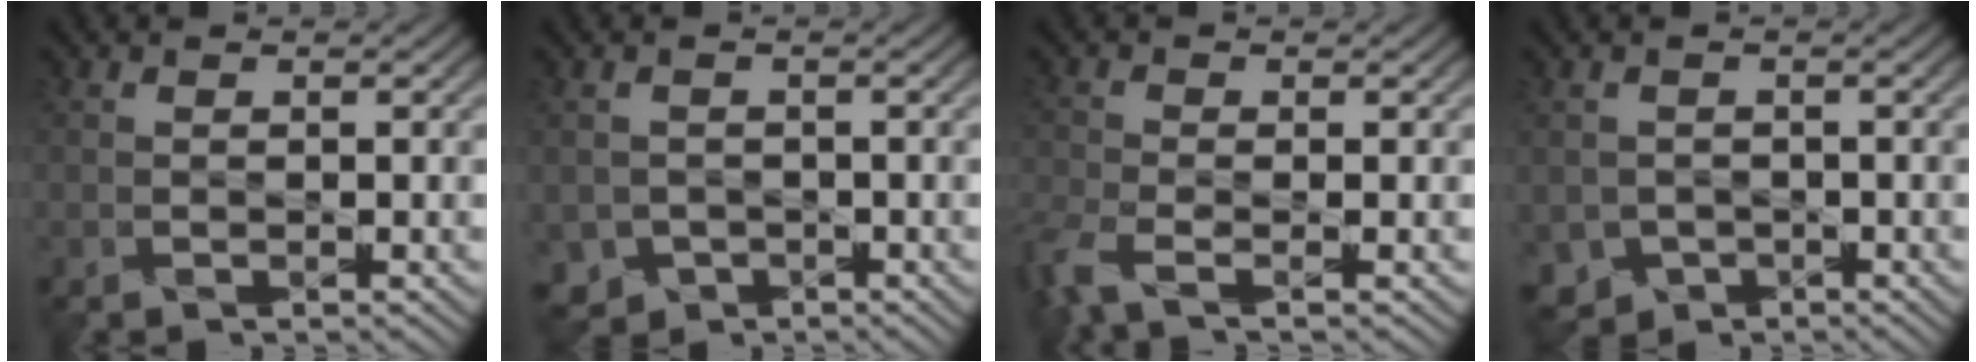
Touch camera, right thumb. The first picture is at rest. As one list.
[{"total": 2.8, "force": [-1.4, 2.4, 0.5], "torque": [-0.019, -0.014, -0.028]}, {"total": 4.5, "force": [-2.8, 1.5, 3.3], "torque": [-0.084, -0.012, -0.068]}, {"total": 3.2, "force": [-1.5, 2.7, 0.7], "torque": [-0.026, -0.015, -0.030]}]